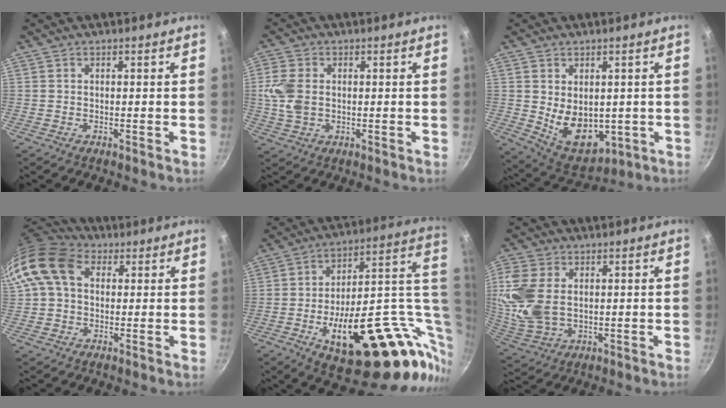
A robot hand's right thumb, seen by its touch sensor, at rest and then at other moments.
{"total": 7.0, "force": [0.3, 4.9, 5.0], "torque": [-0.104, 0.001, 0.004]}
{"total": 11.4, "force": [-0.1, 7.9, 8.2], "torque": [-0.101, -0.024, 0.027]}
{"total": 15.0, "force": [4.1, 11.5, 8.8], "torque": [-0.164, 0.013, 0.062]}
{"total": 32.4, "force": [-2.9, 14.9, 28.6], "torque": [-0.375, 0.015, -0.020]}
{"total": 12.2, "force": [1.6, 8.2, 9.0], "torque": [-0.189, -0.013, 0.038]}